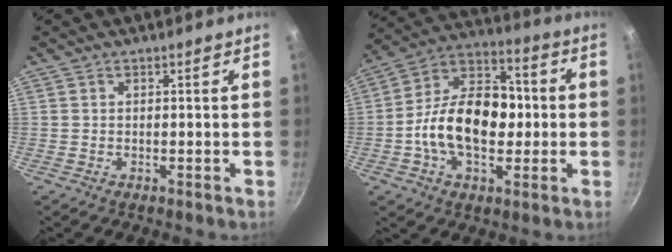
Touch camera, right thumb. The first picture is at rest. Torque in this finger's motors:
{"motor_torque": [2.22, 2.66, 1.19, -0.88, 0.18]}